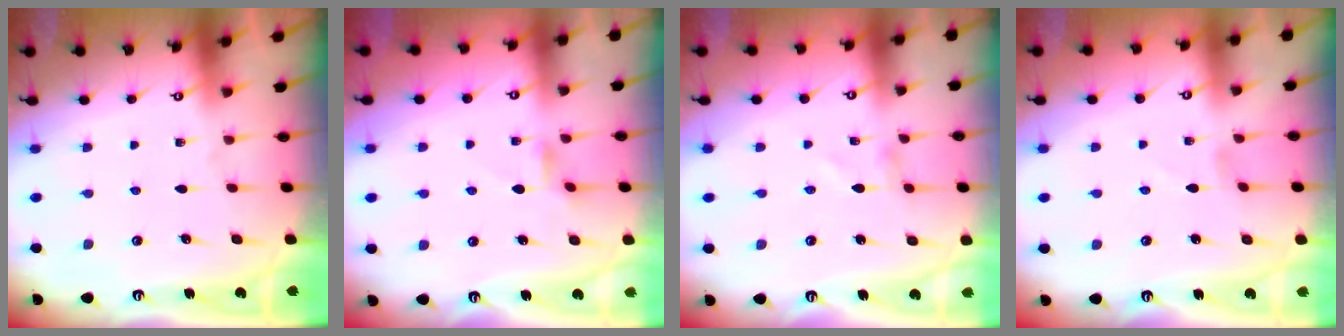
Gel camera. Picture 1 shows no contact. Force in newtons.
{"total": 2.5, "press": 2.5, "slide": 0.4}
{"total": 1.1, "press": 1.1, "slide": 0.1}
{"total": 0.0}